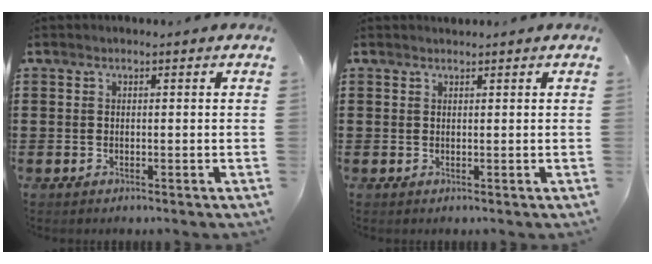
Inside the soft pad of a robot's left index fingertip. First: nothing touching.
{"total": 0.7, "force": [0.7, 0.2, 0.0], "torque": [-0.003, 0.000, 0.014]}